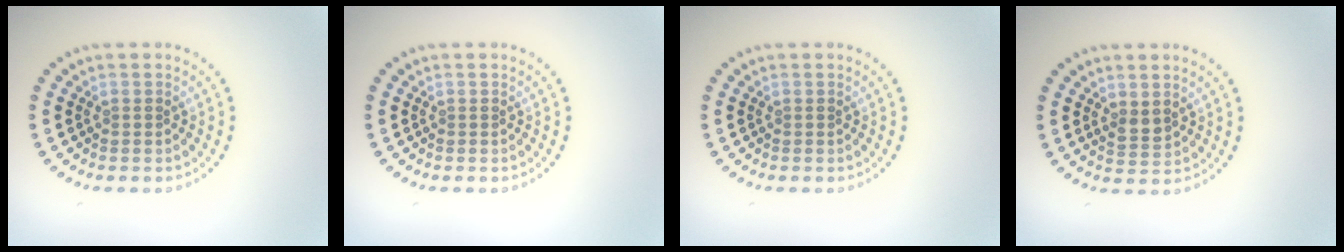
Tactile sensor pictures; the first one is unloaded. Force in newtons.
{"total": 0.0}
{"total": 0.0}
{"total": 1.4, "press": 1.3, "slide": 0.6}